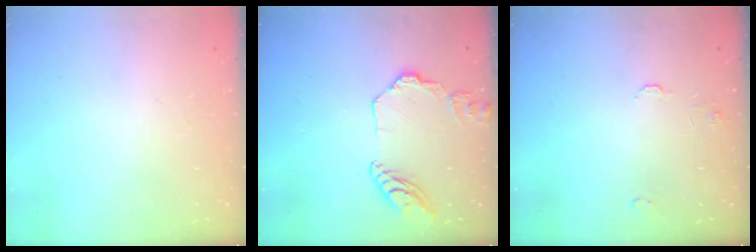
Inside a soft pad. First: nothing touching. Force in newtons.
{"total": 11.8, "press": 11.7, "slide": 1.1}
{"total": 6.4, "press": 6.4, "slide": 0.6}